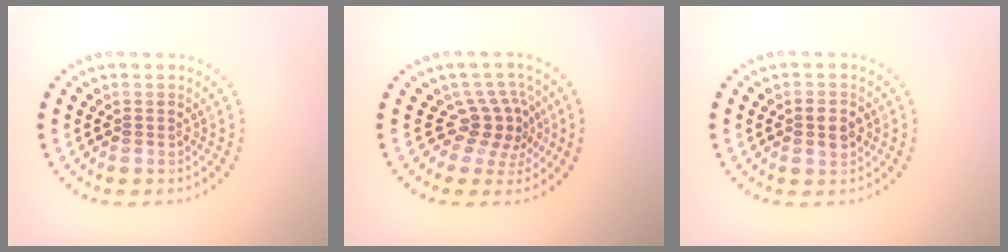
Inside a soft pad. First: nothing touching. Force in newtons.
{"total": 3.3, "press": 2.3, "slide": 2.4}
{"total": 2.4, "press": 2.4, "slide": 0.2}